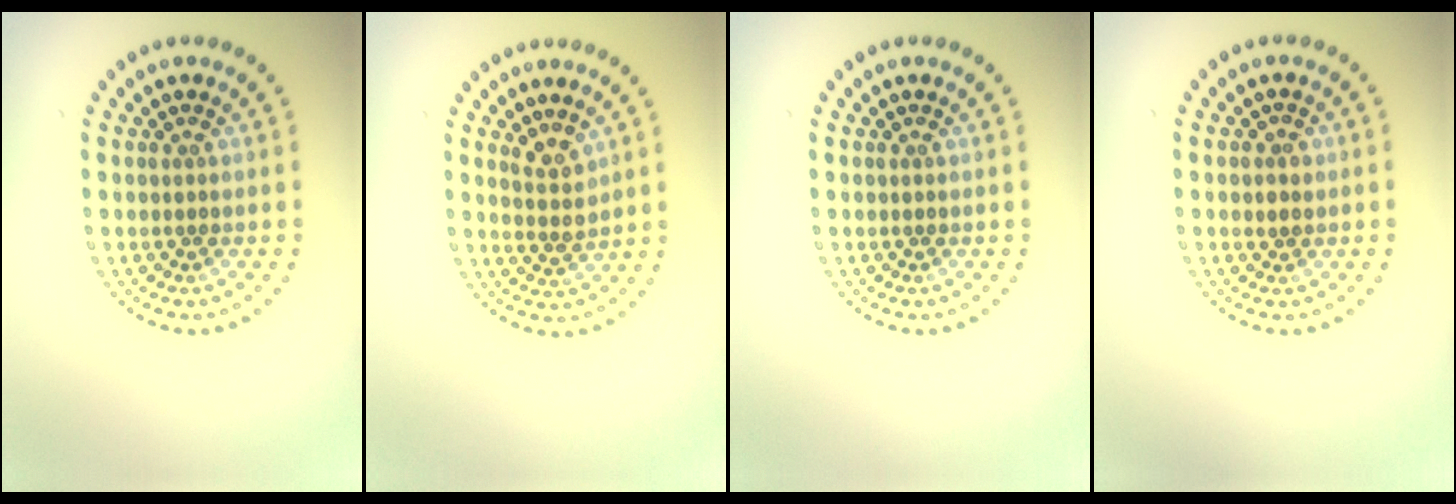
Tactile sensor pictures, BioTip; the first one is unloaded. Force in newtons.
{"total": 2.0, "press": 1.6, "slide": 1.2}
{"total": 0.0}
{"total": 0.9, "press": 0.8, "slide": 0.4}